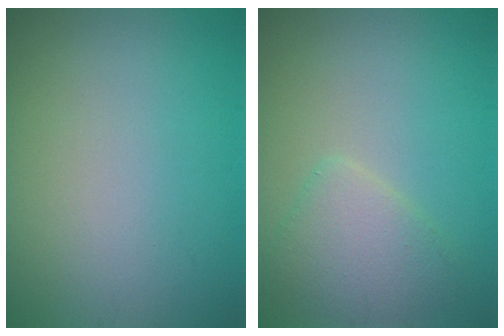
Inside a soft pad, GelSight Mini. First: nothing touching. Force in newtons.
{"total": 3.0, "press": 3.0, "slide": 0.2}